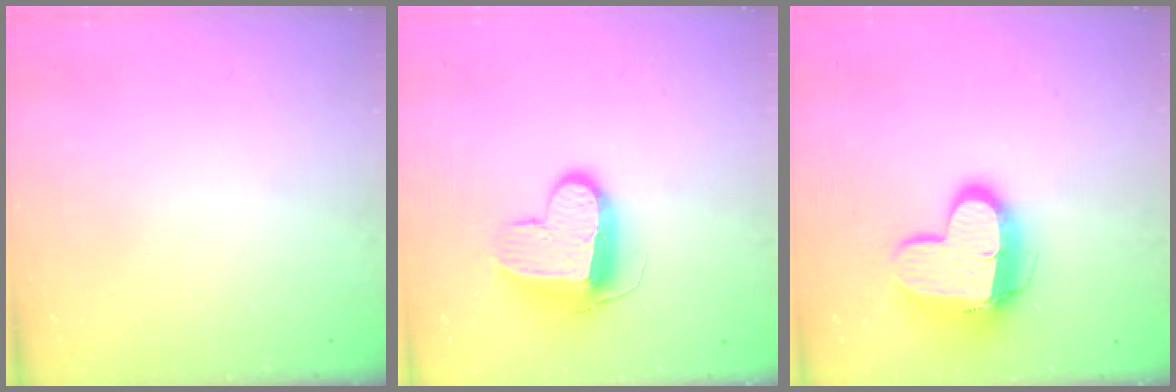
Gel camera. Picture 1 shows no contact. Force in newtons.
{"total": 11.3, "press": 11.3, "slide": 1.1}
{"total": 13.5, "press": 13.5, "slide": 1.2}